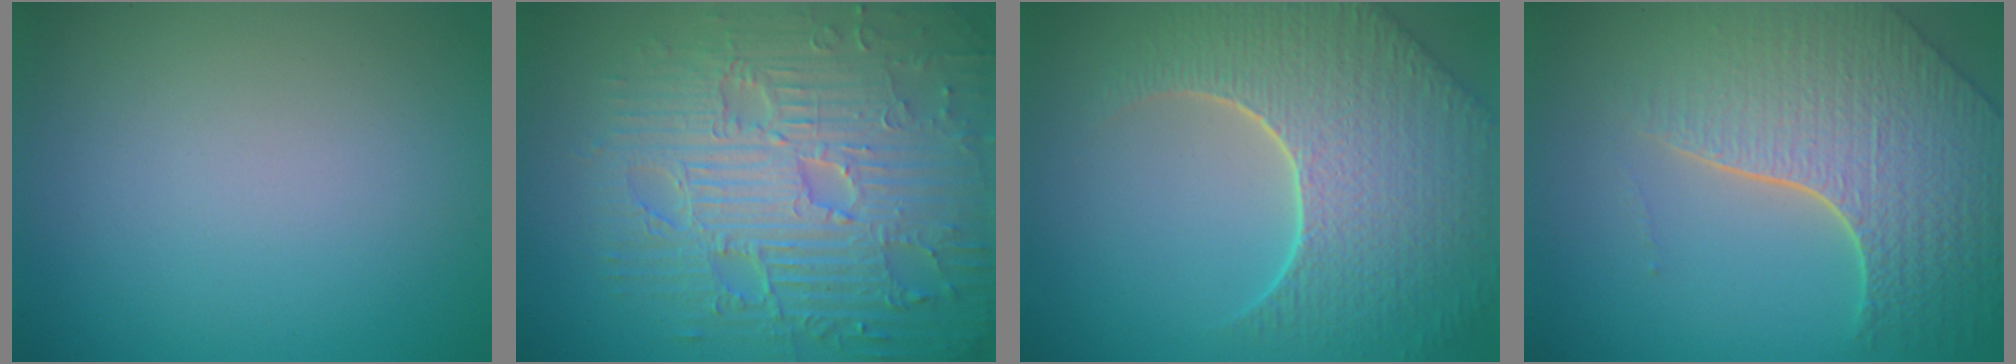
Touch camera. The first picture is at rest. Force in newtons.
{"total": 10.8, "press": 7.2, "slide": 8.1}
{"total": 8.6, "press": 6.1, "slide": 6.1}
{"total": 8.1, "press": 5.7, "slide": 5.7}